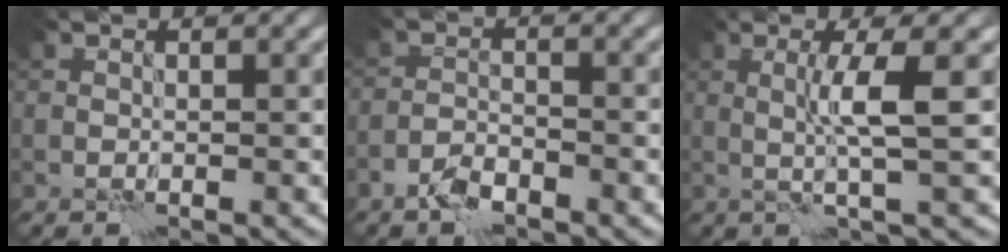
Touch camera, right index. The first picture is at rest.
{"total": 2.2, "force": [-1.7, 0.7, 1.1], "torque": [-0.021, 0.005, -0.039]}
{"total": 3.7, "force": [0.4, 0.1, 3.7], "torque": [-0.071, 0.004, 0.006]}